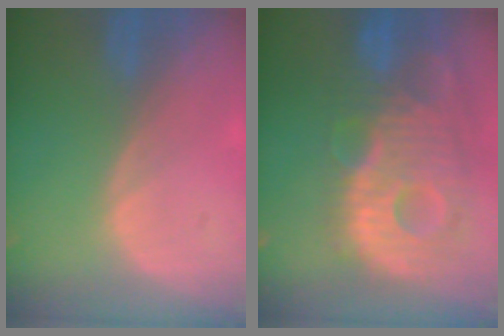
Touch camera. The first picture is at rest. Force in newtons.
{"total": 13.8, "press": 12.0, "slide": 6.8}